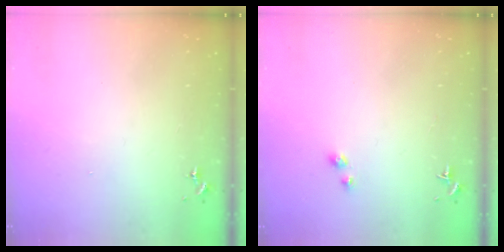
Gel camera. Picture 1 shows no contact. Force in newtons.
{"total": 3.0, "press": 3.0, "slide": 0.5}